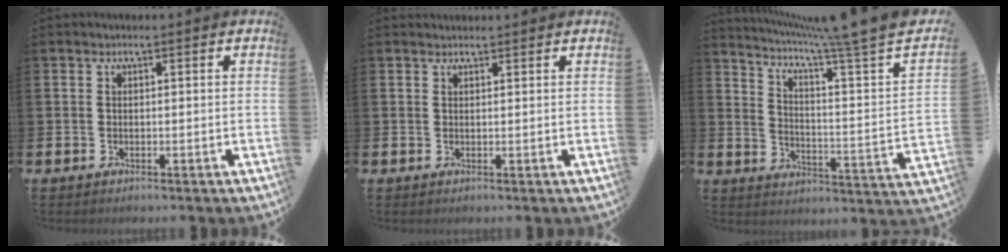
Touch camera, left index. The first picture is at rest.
{"total": 1.0, "force": [1.0, 0.2, 0.0], "torque": [0.012, -0.002, 0.016]}
{"total": 6.4, "force": [5.5, -0.6, 3.2], "torque": [-0.069, -0.063, 0.080]}